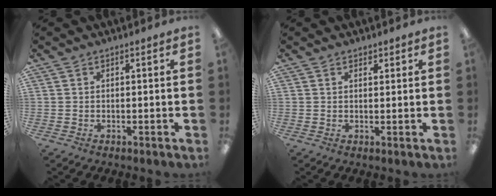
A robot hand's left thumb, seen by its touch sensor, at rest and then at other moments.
{"total": 1.4, "force": [1.1, 0.7, 0.3], "torque": [0.001, -0.003, 0.019]}